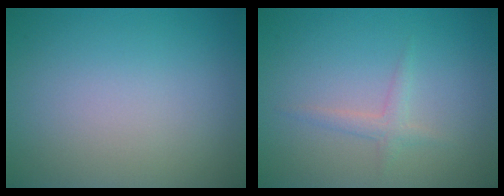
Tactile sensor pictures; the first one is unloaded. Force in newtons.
{"total": 1.3, "press": 1.3, "slide": 0.0}